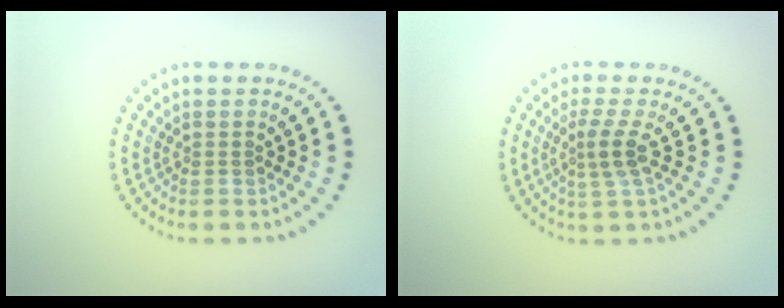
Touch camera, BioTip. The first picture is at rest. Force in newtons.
{"total": 2.5, "press": 1.8, "slide": 1.7}